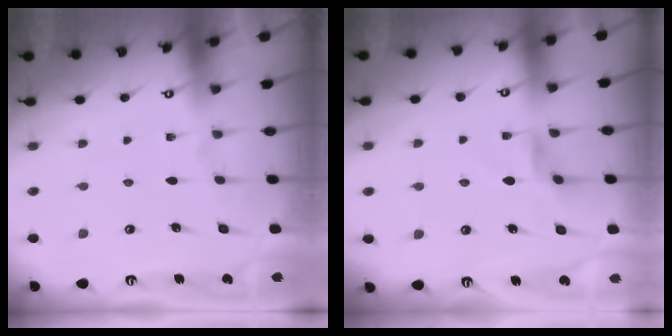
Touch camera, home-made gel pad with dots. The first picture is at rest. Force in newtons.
{"total": 3.0, "press": 3.0, "slide": 0.4}